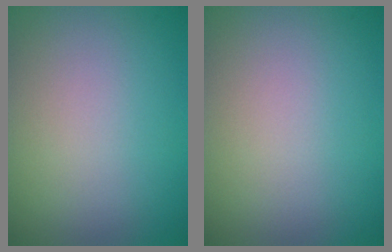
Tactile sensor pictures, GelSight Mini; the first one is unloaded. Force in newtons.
{"total": 0.0}